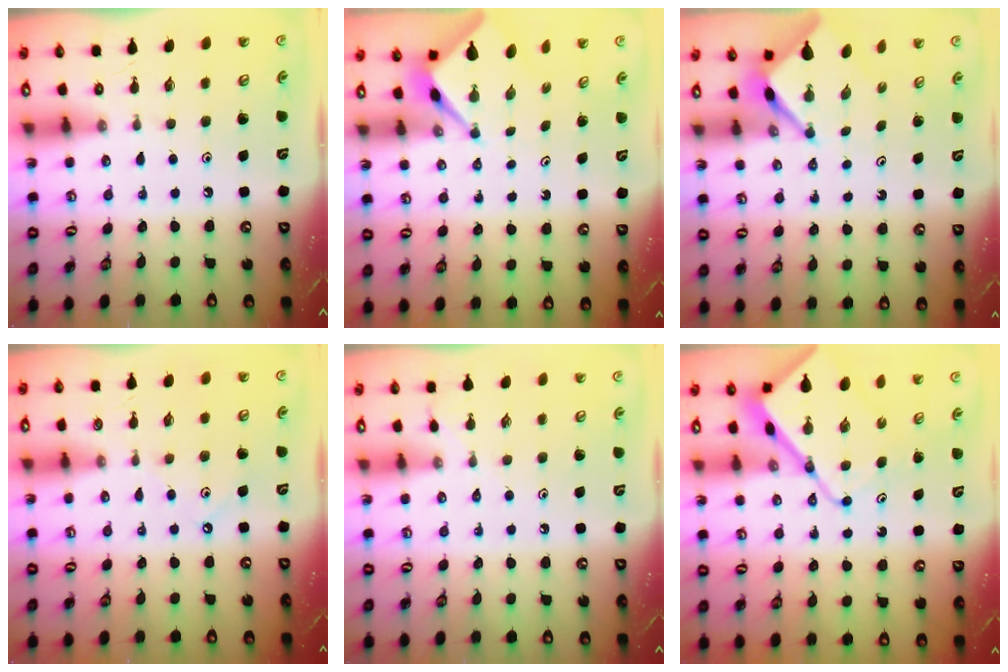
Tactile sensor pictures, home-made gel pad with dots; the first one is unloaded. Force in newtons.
{"total": 2.6, "press": 2.6, "slide": 0.1}
{"total": 3.1, "press": 3.1, "slide": 0.1}
{"total": 3.2, "press": 3.2, "slide": 0.3}
{"total": 2.9, "press": 2.9, "slide": 0.5}
{"total": 11.2, "press": 11.1, "slide": 1.2}